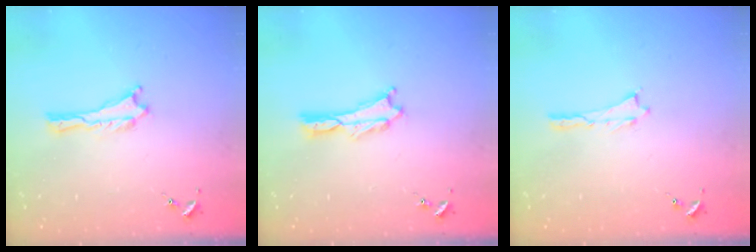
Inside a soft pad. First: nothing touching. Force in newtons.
{"total": 0.8, "press": 0.7, "slide": 0.2}
{"total": 0.0}